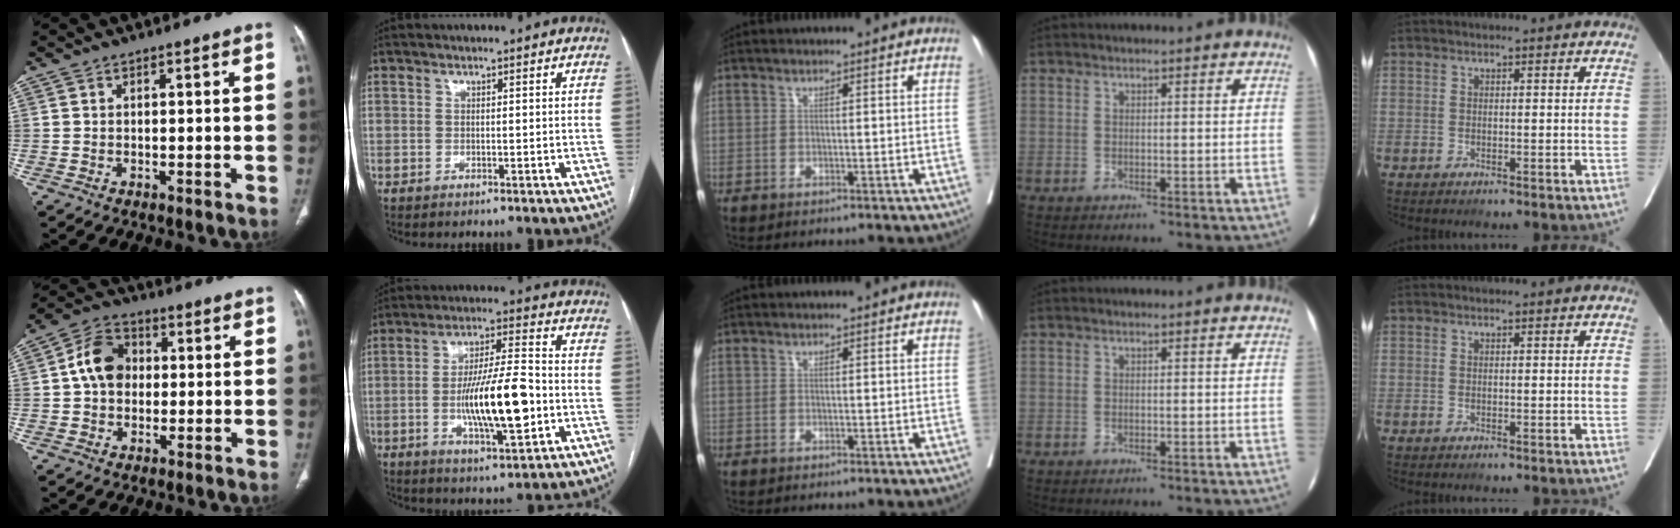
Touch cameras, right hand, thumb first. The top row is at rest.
{"thumb": {"total": 9.0, "force": [0.8, 7.1, 5.5], "torque": [-0.079, 0.021, 0.004]}, "index": {"total": 14.3, "force": [-2.9, 2.5, 13.8], "torque": [-0.247, -0.001, -0.045]}}